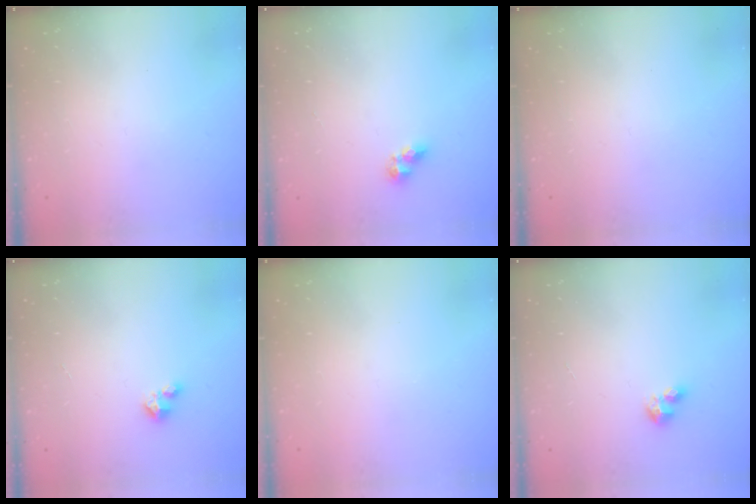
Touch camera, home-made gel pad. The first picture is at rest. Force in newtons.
{"total": 6.7, "press": 6.7, "slide": 0.8}
{"total": 0.0}
{"total": 1.5, "press": 1.5, "slide": 0.2}
{"total": 0.0}
{"total": 2.8, "press": 2.8, "slide": 0.2}